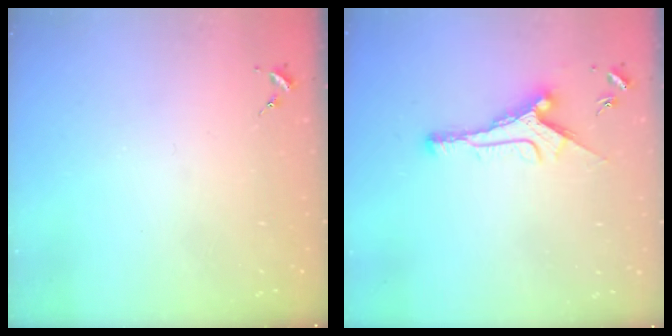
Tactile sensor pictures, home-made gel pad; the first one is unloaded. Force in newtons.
{"total": 10.6, "press": 10.6, "slide": 0.3}